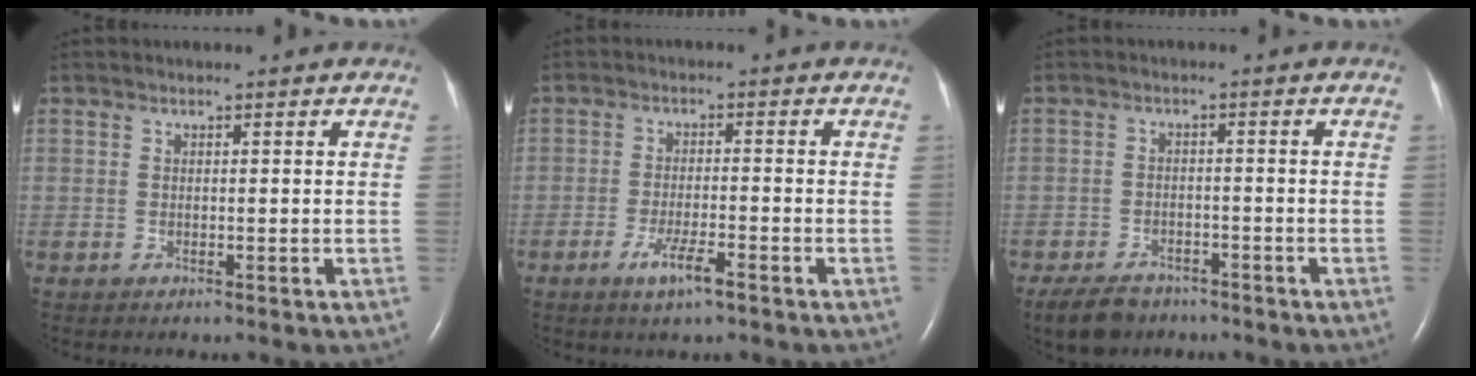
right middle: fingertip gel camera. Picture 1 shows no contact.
{"total": 4.4, "force": [-2.6, 0.5, 3.5], "torque": [-0.068, -0.005, -0.049]}
{"total": 6.2, "force": [-4.8, 3.1, 2.2], "torque": [-0.045, -0.005, -0.079]}